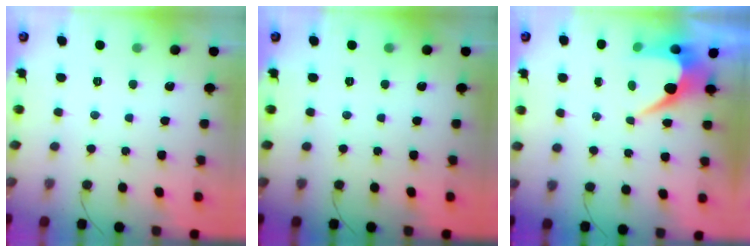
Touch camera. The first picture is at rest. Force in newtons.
{"total": 0.0}
{"total": 6.3, "press": 6.3, "slide": 0.3}